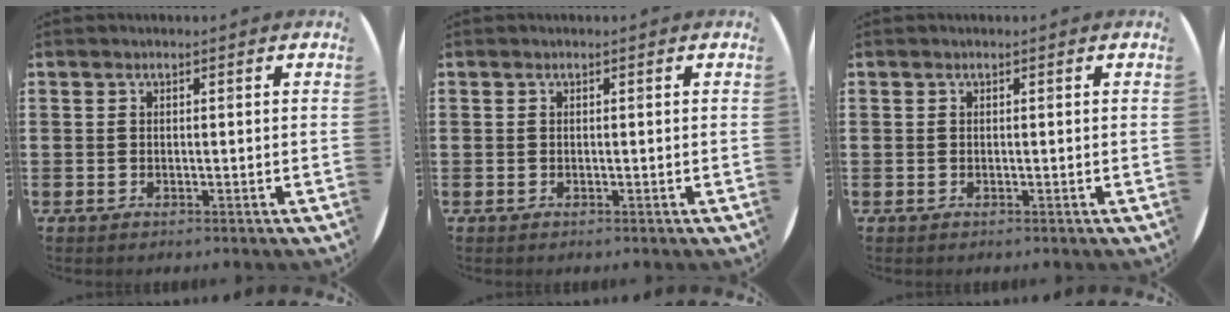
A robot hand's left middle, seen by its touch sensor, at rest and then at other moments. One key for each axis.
{"total": 0.0}
{"total": 0.0}